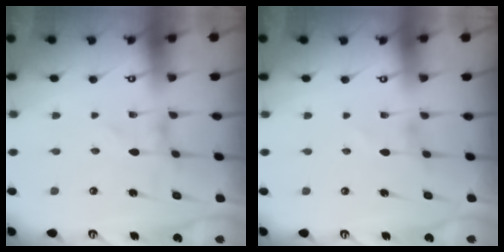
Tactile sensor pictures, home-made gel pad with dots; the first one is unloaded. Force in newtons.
{"total": 1.0, "press": 0.9, "slide": 0.3}